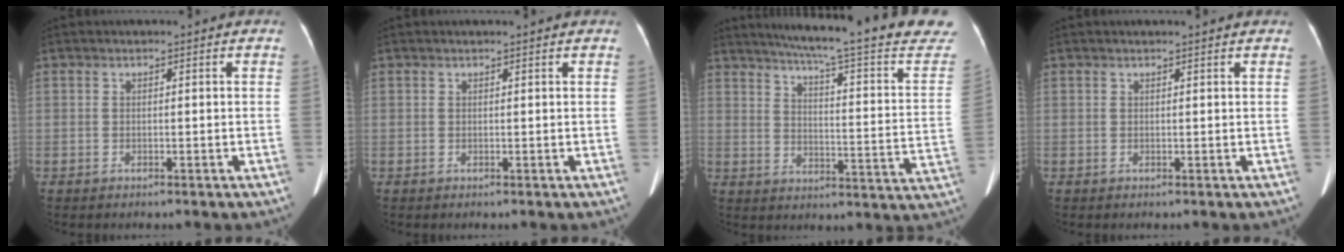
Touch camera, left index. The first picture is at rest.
{"total": 1.6, "force": [1.5, 0.0, 0.7], "torque": [-0.010, 0.013, 0.017]}
{"total": 25.0, "force": [21.3, 2.6, 12.9], "torque": [-0.172, -0.043, 0.242]}
{"total": 2.6, "force": [2.4, 0.1, 1.0], "torque": [-0.014, 0.014, 0.025]}